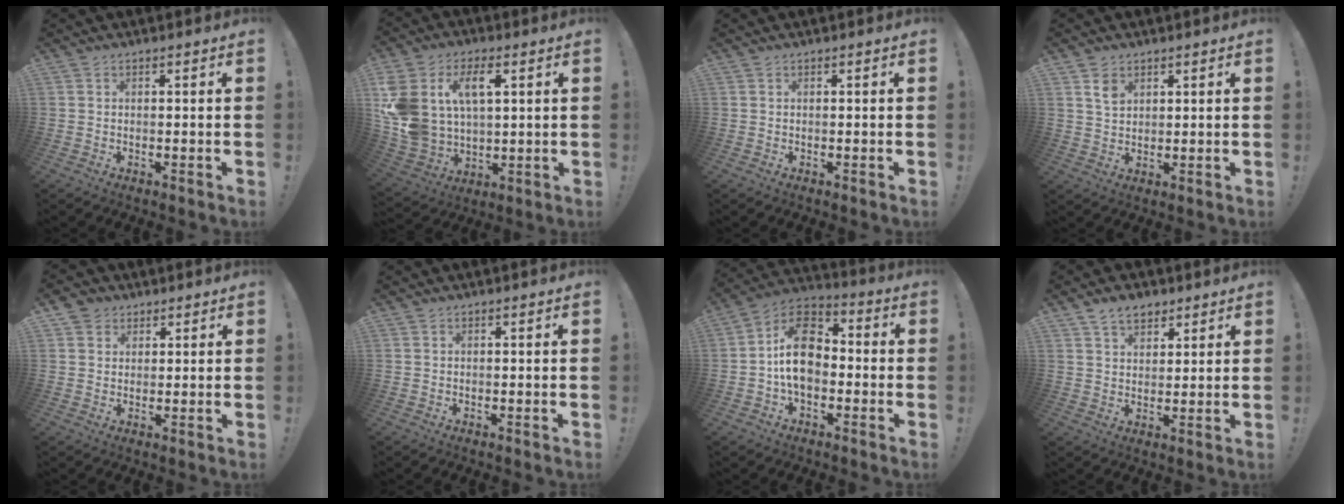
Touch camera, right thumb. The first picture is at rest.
{"total": 15.6, "force": [5.8, 10.7, 9.9], "torque": [-0.202, -0.026, 0.107]}
{"total": 0.0}
{"total": 4.2, "force": [2.5, 2.8, 1.9], "torque": [-0.013, -0.016, 0.042]}
{"total": 4.1, "force": [2.3, 3.4, 0.4], "torque": [-0.008, -0.007, 0.044]}
{"total": 0.0}
{"total": 14.8, "force": [-0.7, 10.2, 10.6], "torque": [-0.182, 0.024, -0.009]}
{"total": 6.8, "force": [4.6, 4.2, 2.7], "torque": [-0.041, -0.018, 0.086]}